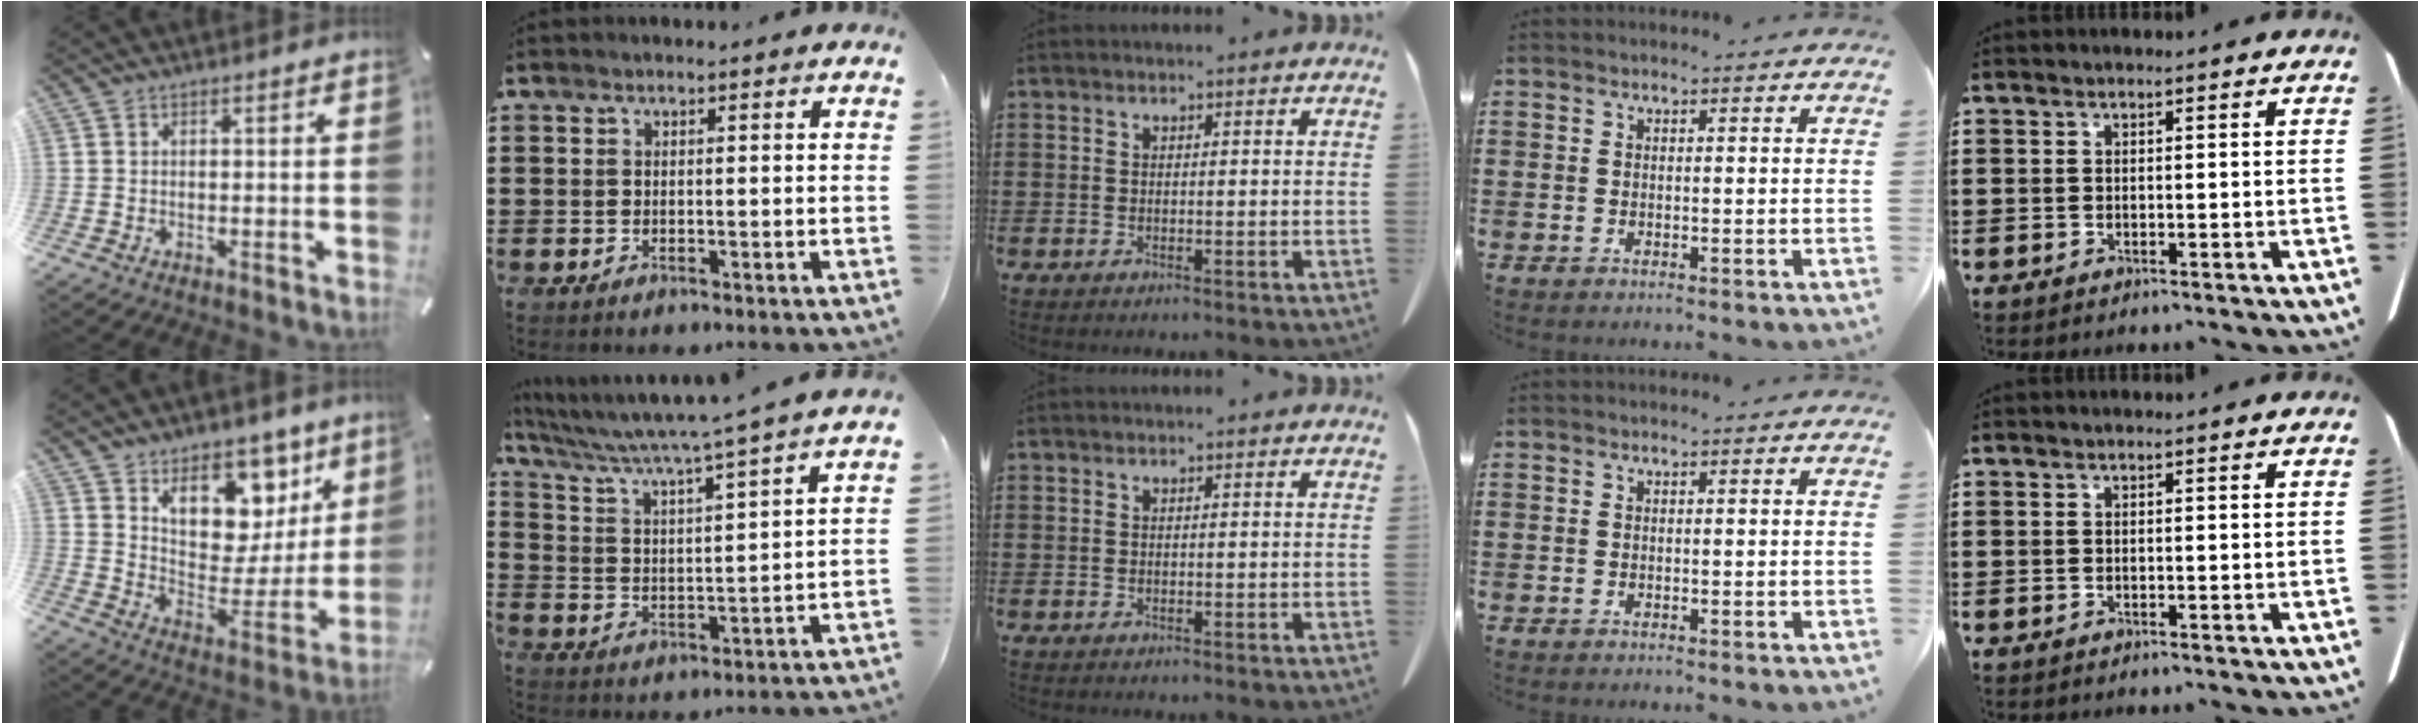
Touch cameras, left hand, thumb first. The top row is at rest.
{"thumb": {"total": 13.4, "force": [8.2, 9.6, 4.5], "torque": [-0.032, -0.095, 0.144]}, "index": {"total": 4.8, "force": [4.2, -1.3, 2.0], "torque": [-0.062, -0.040, 0.060]}}